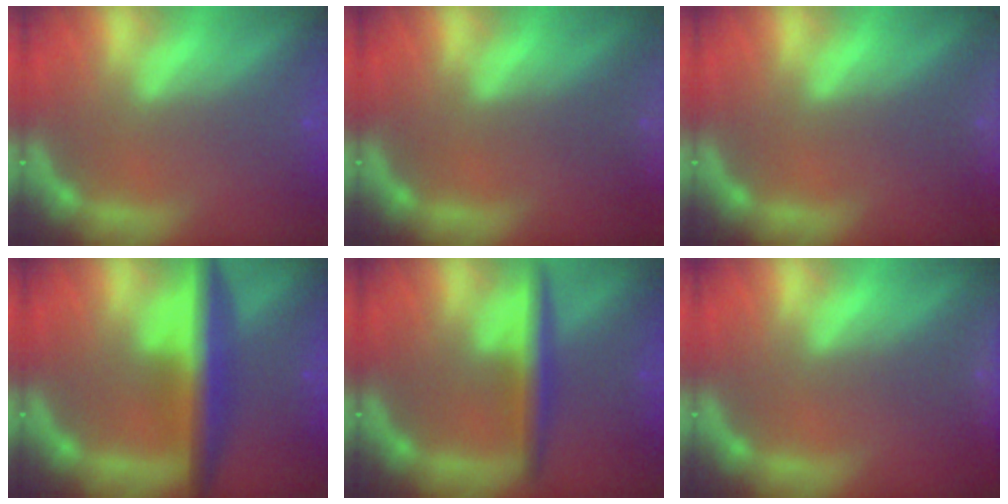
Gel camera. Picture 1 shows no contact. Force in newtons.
{"total": 10.0}
{"total": 9.5}
{"total": 7.0}
{"total": 4.0}
{"total": 6.5}